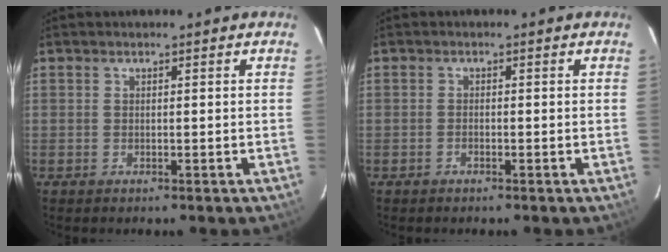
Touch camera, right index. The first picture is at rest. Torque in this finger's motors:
{"motor_torque": [-0.14, 0.05, -0.05, 0.00]}